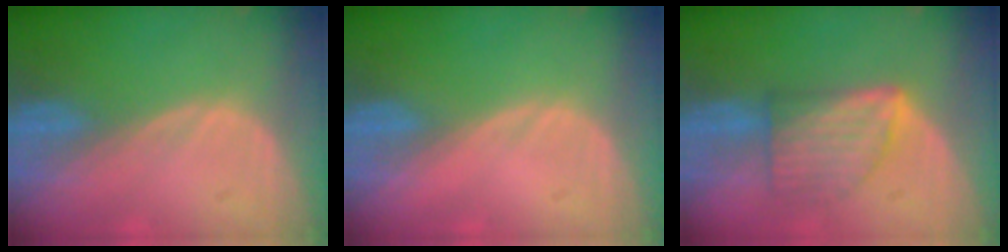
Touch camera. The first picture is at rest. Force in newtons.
{"total": 0.0}
{"total": 6.4, "press": 6.4, "slide": 0.1}